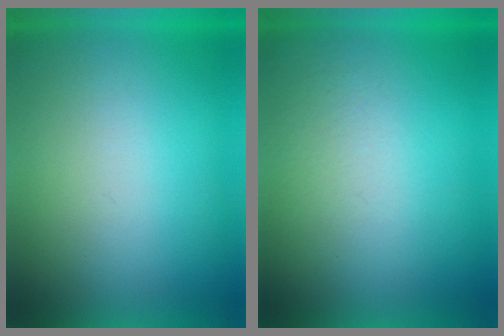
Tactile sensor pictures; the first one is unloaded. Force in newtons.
{"total": 4.8}